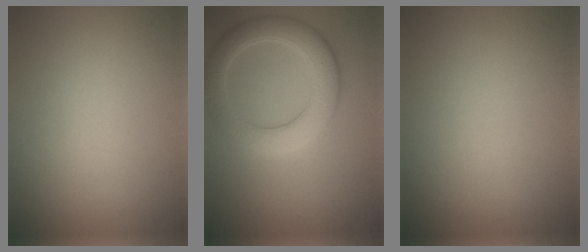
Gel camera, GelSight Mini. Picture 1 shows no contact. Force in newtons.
{"total": 5.3, "press": 5.3, "slide": 0.5}
{"total": 0.0}